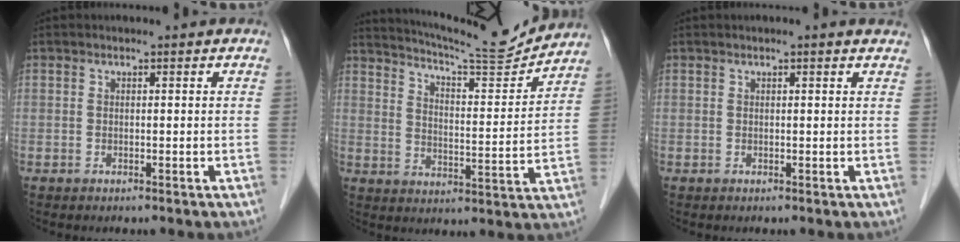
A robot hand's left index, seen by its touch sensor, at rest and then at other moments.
{"total": 14.5, "force": [14.0, -0.7, 3.5], "torque": [-0.067, -0.028, 0.203]}
{"total": 1.5, "force": [1.3, 0.0, 0.9], "torque": [-0.013, 0.009, 0.011]}